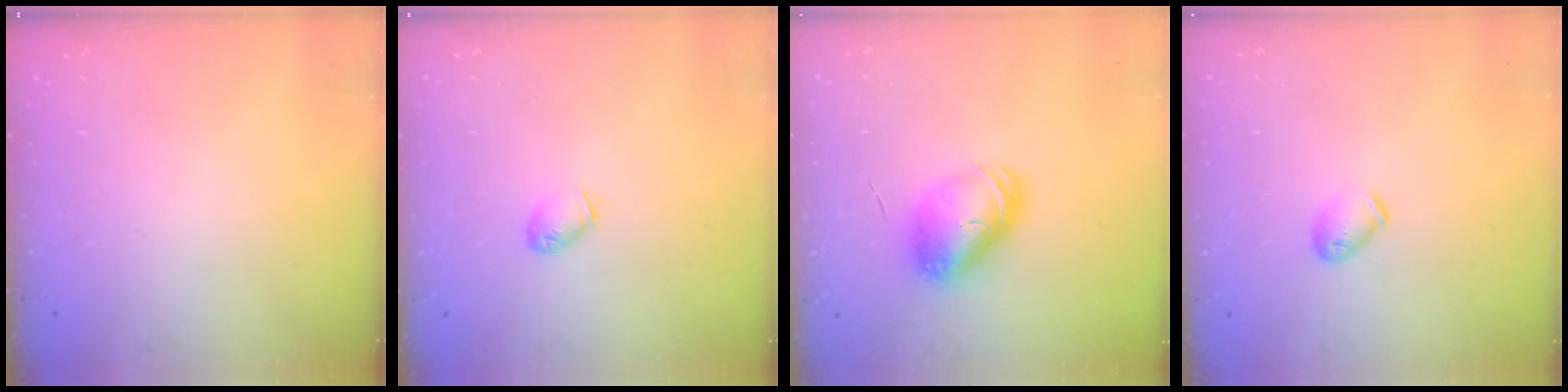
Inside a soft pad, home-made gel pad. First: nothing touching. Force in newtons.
{"total": 3.5, "press": 3.4, "slide": 0.7}
{"total": 9.1, "press": 8.9, "slide": 1.9}
{"total": 5.2, "press": 5.2, "slide": 0.7}